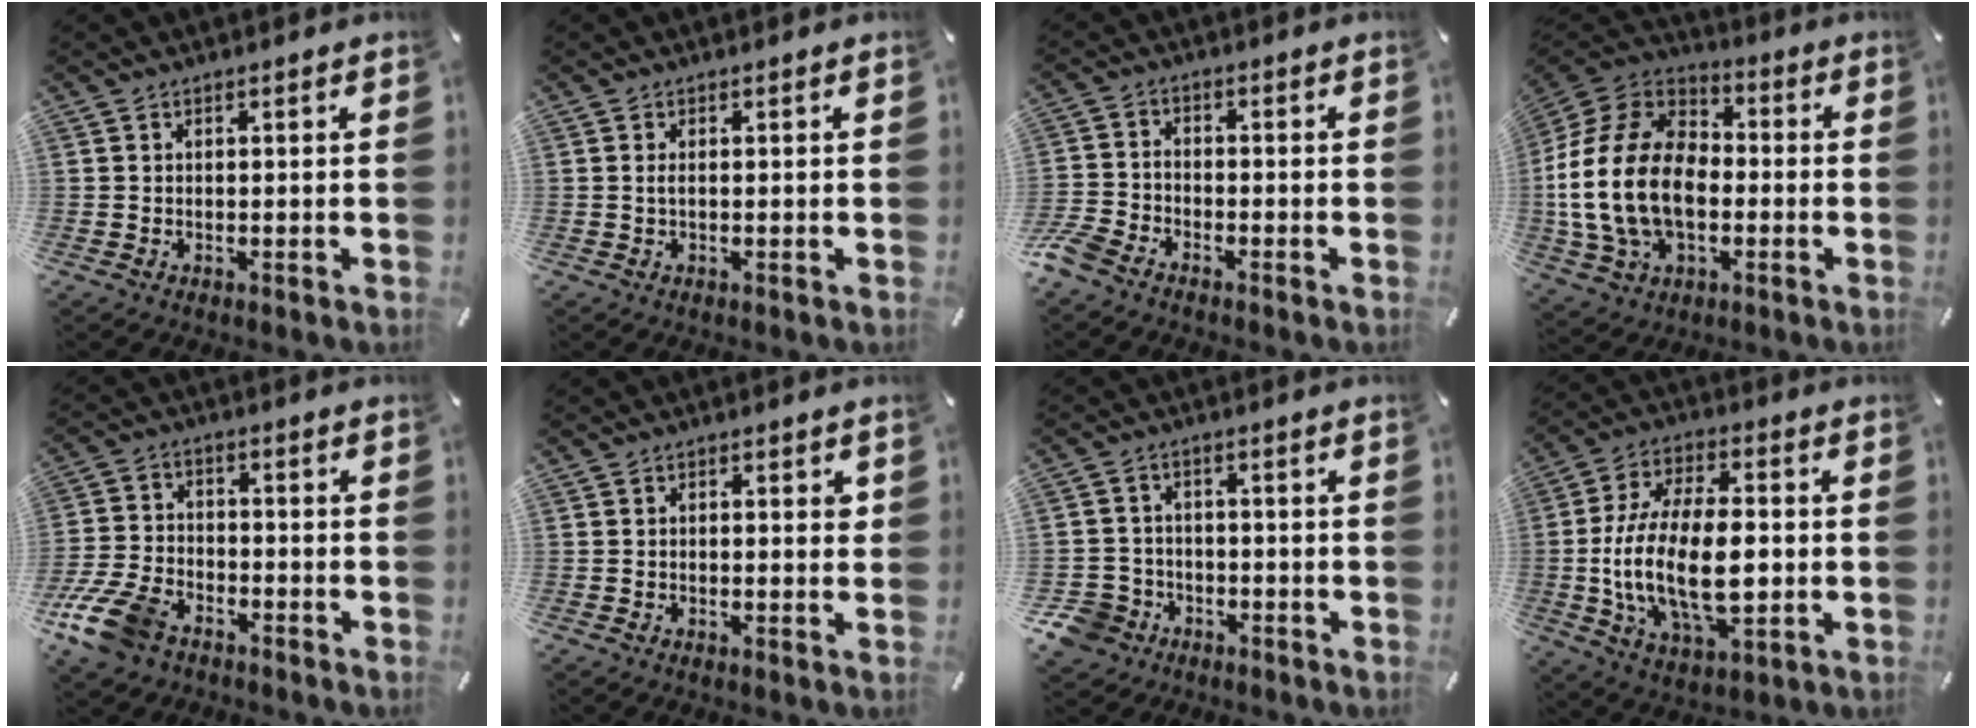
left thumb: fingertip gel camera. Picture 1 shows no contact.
{"total": 1.3, "force": [0.0, 0.3, 1.3], "torque": [-0.026, -0.001, -0.001]}
{"total": 5.0, "force": [-4.2, 1.9, 2.0], "torque": [-0.069, 0.003, -0.088]}
{"total": 20.5, "force": [-3.9, 14.6, 13.8], "torque": [-0.293, 0.034, -0.071]}
{"total": 11.4, "force": [-7.2, 6.5, 5.9], "torque": [-0.125, 0.036, -0.136]}
{"total": 1.9, "force": [0.1, 0.8, 1.7], "torque": [-0.025, 0.001, -0.001]}
{"total": 7.7, "force": [-4.1, 6.3, 1.9], "torque": [-0.059, 0.031, -0.080]}
{"total": 20.8, "force": [-2.1, 11.1, 17.5], "torque": [-0.354, -0.003, -0.036]}